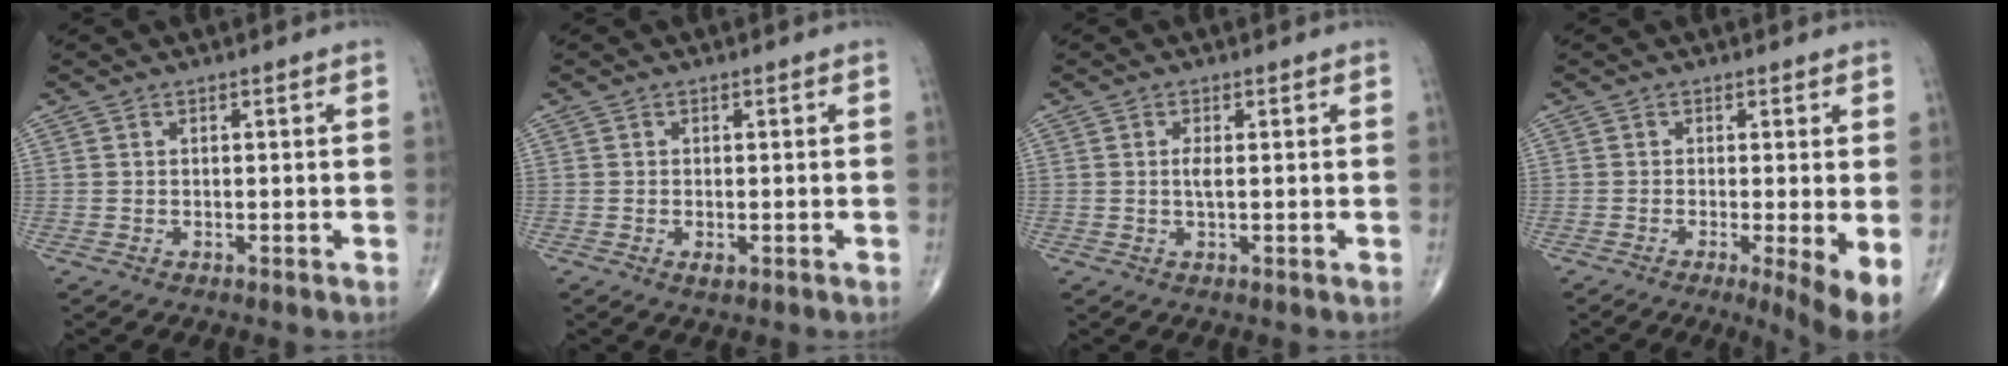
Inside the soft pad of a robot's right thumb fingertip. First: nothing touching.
{"total": 1.2, "force": [-0.5, 0.5, 1.0], "torque": [-0.016, -0.004, -0.008]}
{"total": 1.7, "force": [0.1, 0.3, 1.7], "torque": [-0.037, -0.003, 0.002]}
{"total": 5.8, "force": [-1.3, 0.7, 5.6], "torque": [-0.090, -0.020, -0.027]}